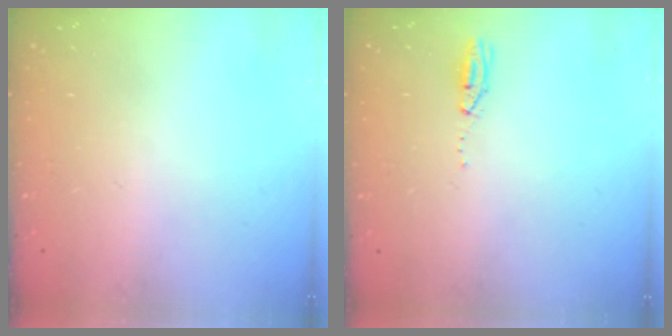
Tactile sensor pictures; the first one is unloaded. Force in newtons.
{"total": 3.5, "press": 2.9, "slide": 2.0}